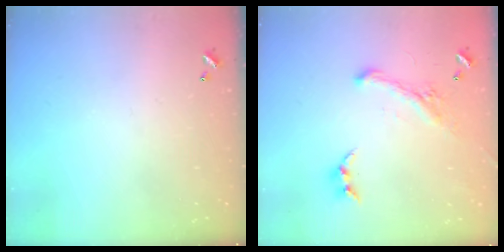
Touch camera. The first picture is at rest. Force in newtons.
{"total": 1.9, "press": 1.3, "slide": 1.4}